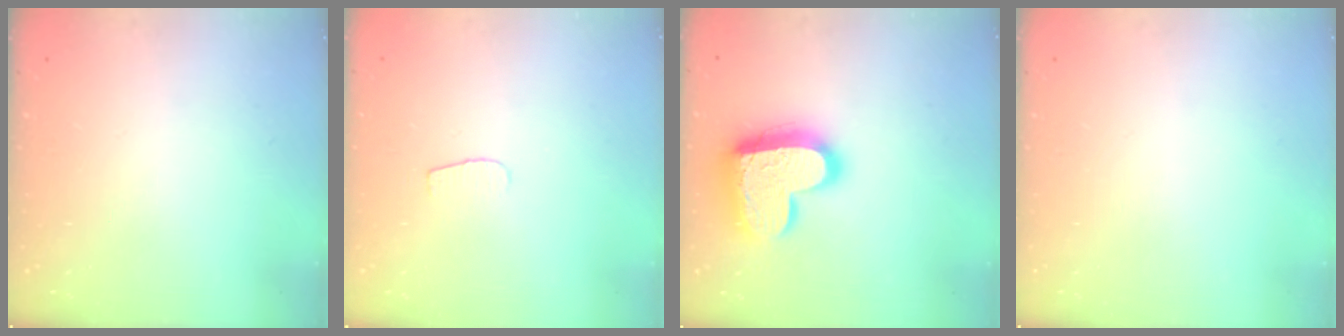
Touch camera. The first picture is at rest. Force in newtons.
{"total": 4.0, "press": 4.0, "slide": 0.4}
{"total": 18.4, "press": 18.3, "slide": 1.7}
{"total": 0.0}